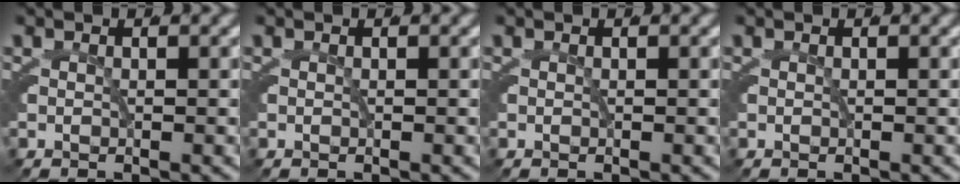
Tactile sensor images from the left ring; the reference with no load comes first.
{"total": 0.0}
{"total": 0.0}
{"total": 0.0}